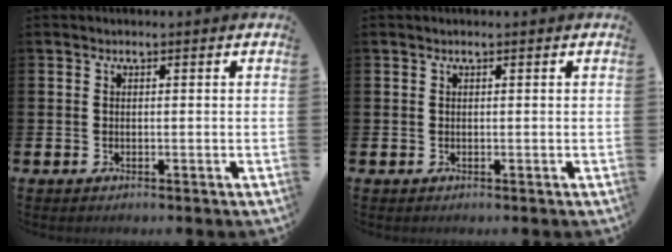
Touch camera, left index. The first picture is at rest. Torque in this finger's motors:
{"motor_torque": [0.02, 0.08, -0.05, 0.00]}